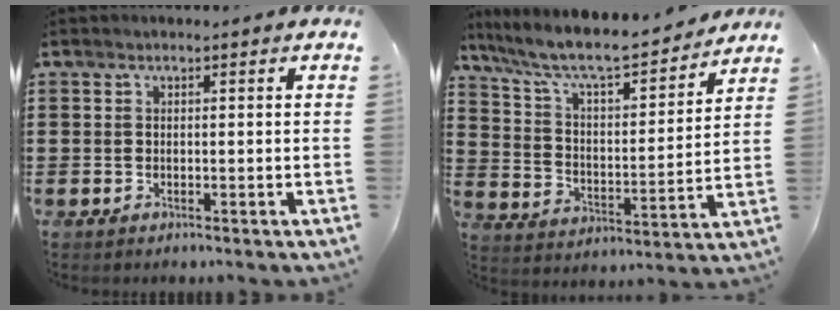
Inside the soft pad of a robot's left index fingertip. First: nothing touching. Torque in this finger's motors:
{"motor_torque": [1.20, -0.94, 0.77, 0.21]}